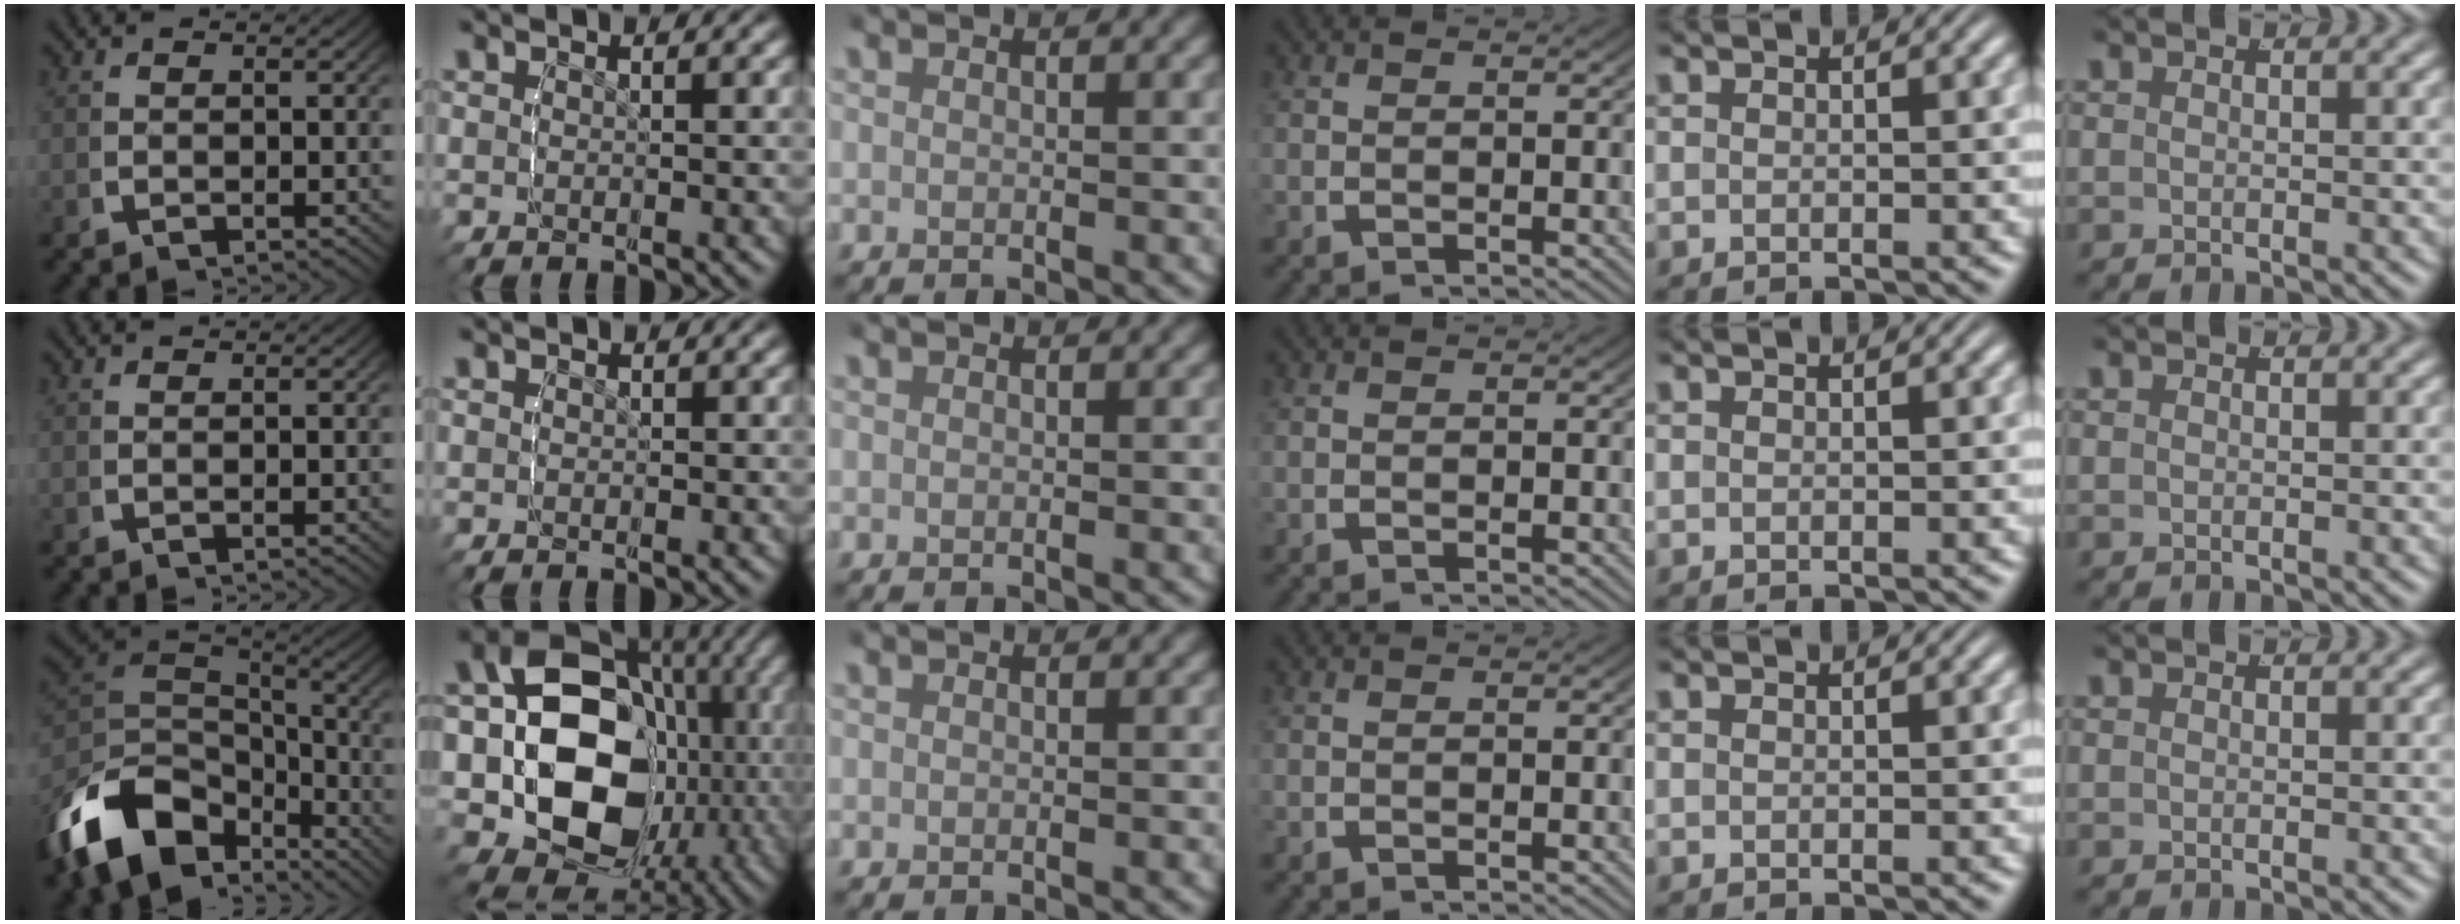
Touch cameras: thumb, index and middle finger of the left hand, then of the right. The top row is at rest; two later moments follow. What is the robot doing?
{"motion": "grasp_and_lifting", "object": "scissors"}